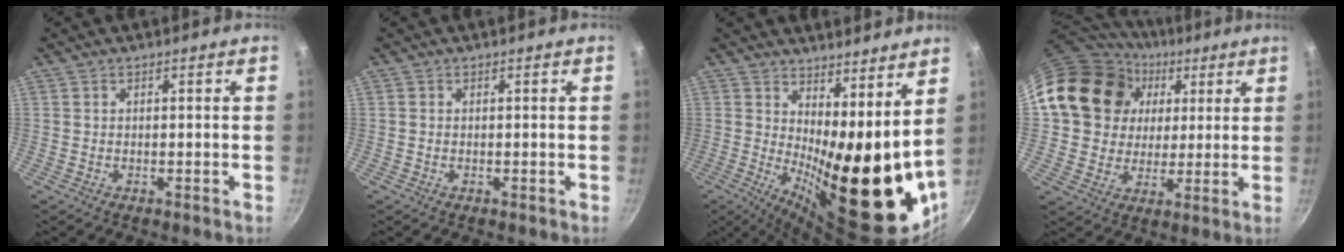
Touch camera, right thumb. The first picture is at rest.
{"total": 0.0}
{"total": 20.5, "force": [5.4, 7.5, 18.3], "torque": [-0.226, -0.061, 0.093]}
{"total": 19.0, "force": [5.2, 16.2, 8.4], "torque": [-0.138, 0.018, 0.089]}